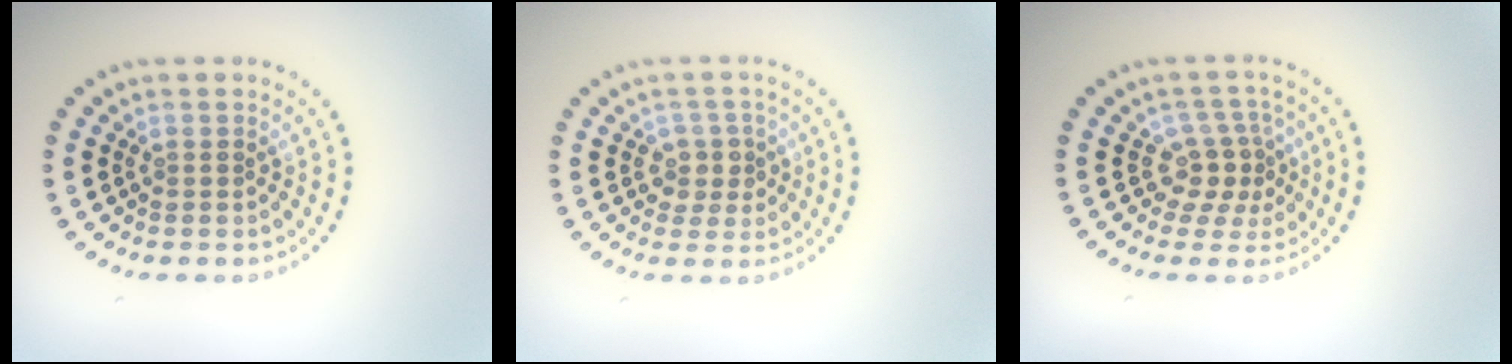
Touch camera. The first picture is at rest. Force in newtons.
{"total": 1.8, "press": 1.7, "slide": 0.6}
{"total": 2.9, "press": 2.1, "slide": 2.0}